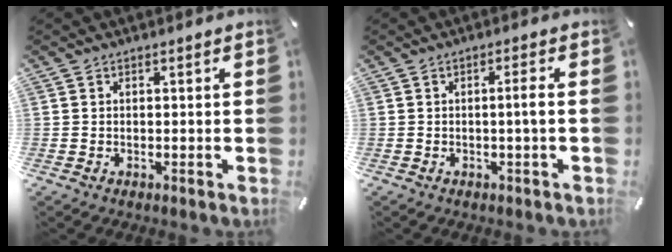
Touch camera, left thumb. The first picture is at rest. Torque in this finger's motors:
{"motor_torque": [-0.03, -0.07, 0.12, 0.15, 0.06]}